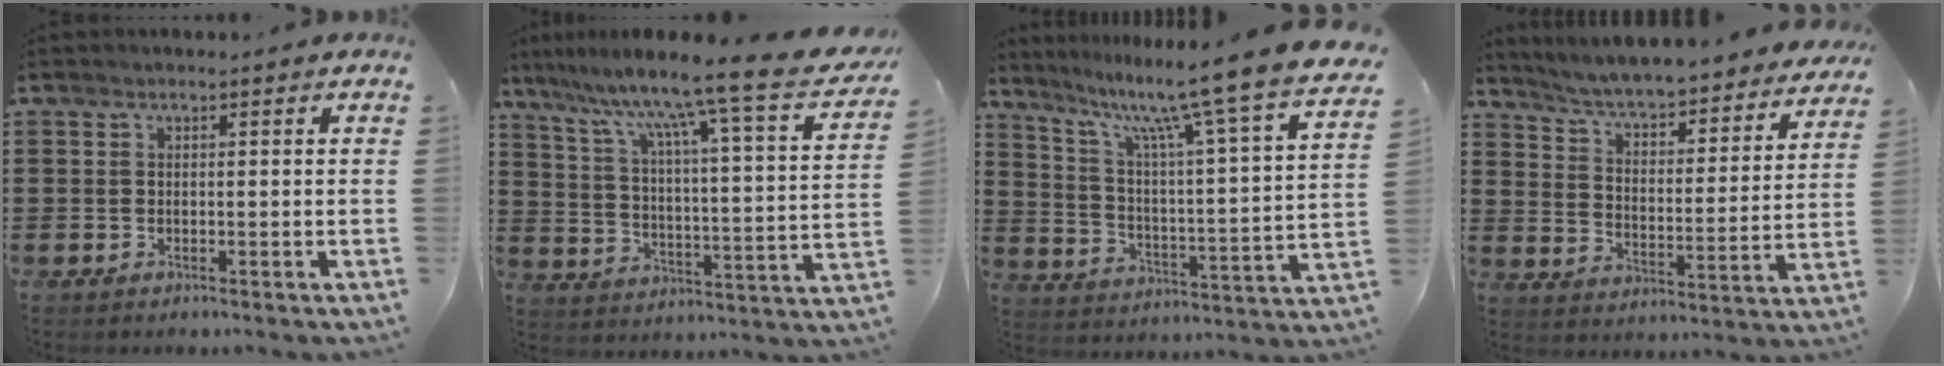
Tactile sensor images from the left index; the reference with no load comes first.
{"total": 9.9, "force": [8.1, -1.1, 5.6], "torque": [-0.124, -0.075, 0.117]}
{"total": 10.9, "force": [9.0, -1.2, 6.1], "torque": [-0.135, -0.080, 0.135]}
{"total": 4.5, "force": [4.3, -0.1, 1.3], "torque": [-0.047, -0.041, 0.065]}